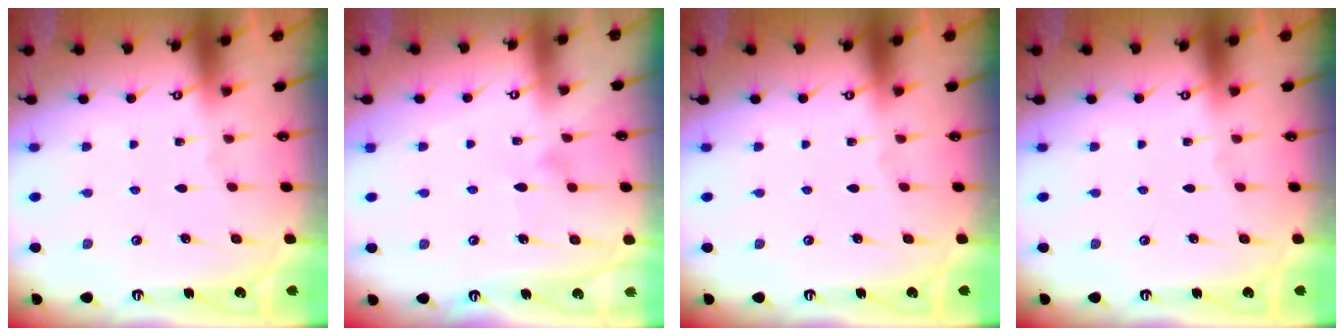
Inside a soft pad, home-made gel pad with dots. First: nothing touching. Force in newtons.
{"total": 6.7, "press": 6.7, "slide": 0.4}
{"total": 0.0}
{"total": 0.0}